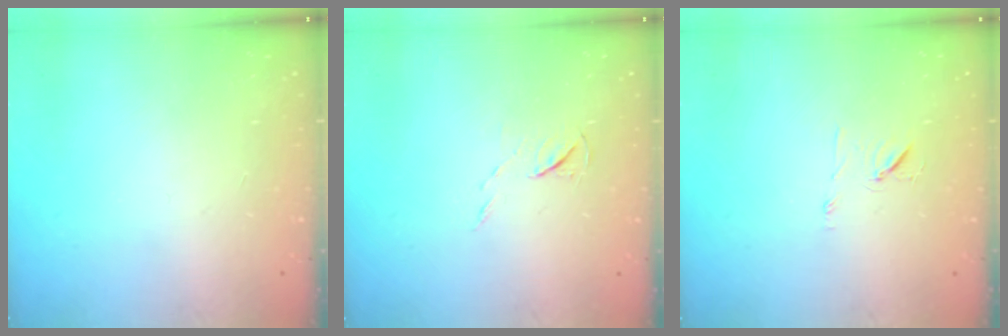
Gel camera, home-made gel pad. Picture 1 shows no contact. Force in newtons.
{"total": 5.2, "press": 5.1, "slide": 0.8}
{"total": 7.2, "press": 7.2, "slide": 0.8}